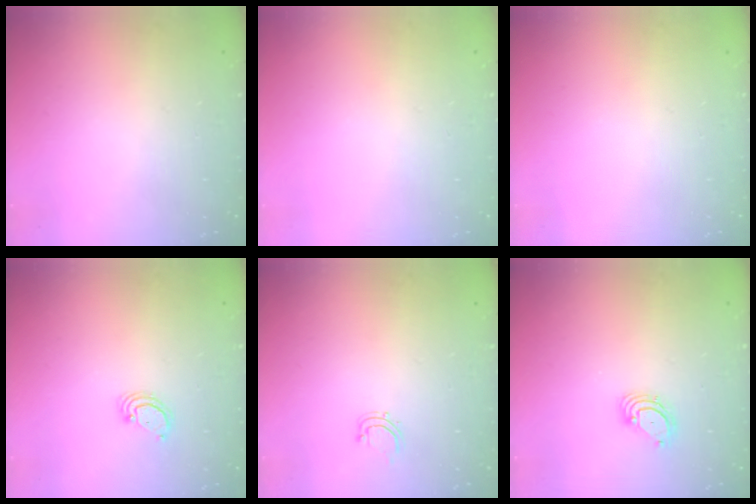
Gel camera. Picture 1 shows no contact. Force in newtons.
{"total": 0.0}
{"total": 0.0}
{"total": 2.3, "press": 2.3, "slide": 0.2}
{"total": 2.8, "press": 2.8, "slide": 0.5}
{"total": 3.6, "press": 3.6, "slide": 0.3}